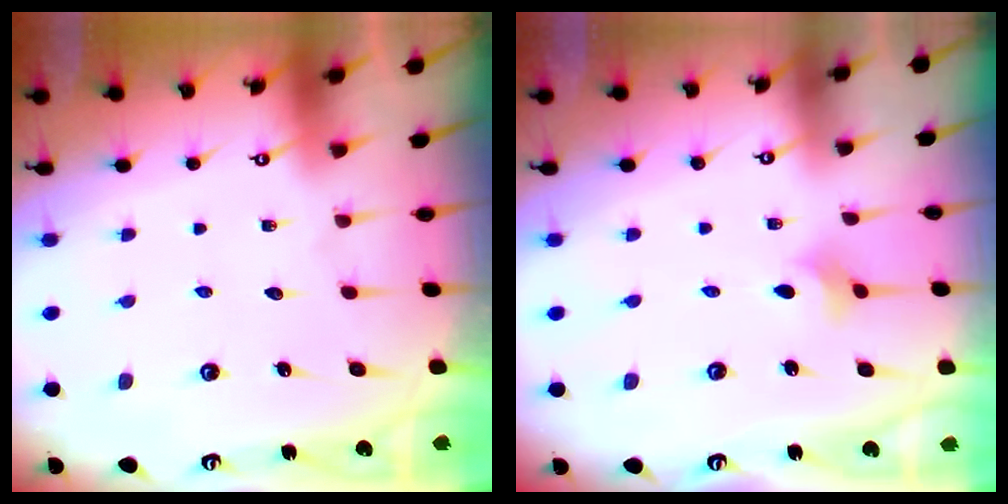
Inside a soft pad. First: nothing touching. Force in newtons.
{"total": 2.6, "press": 2.6, "slide": 0.6}